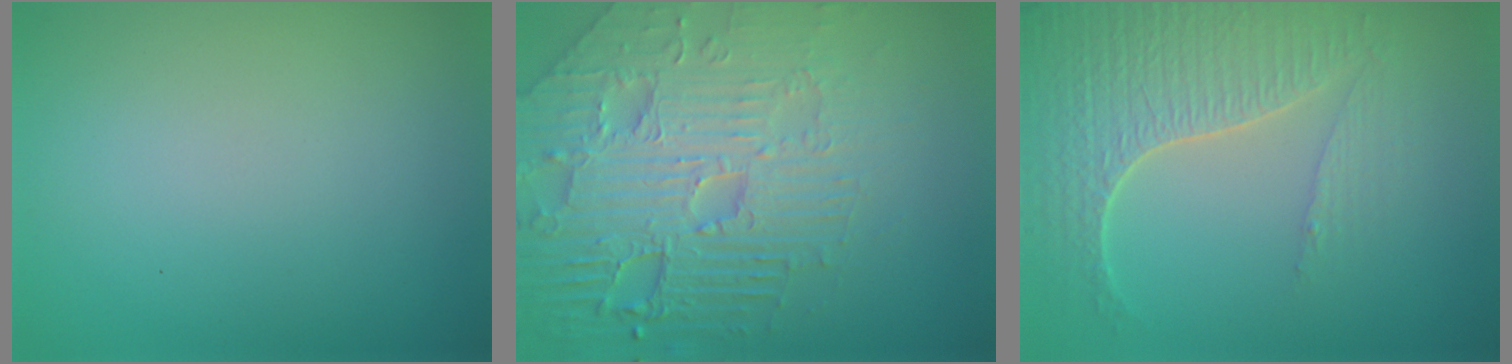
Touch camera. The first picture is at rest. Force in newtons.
{"total": 8.9, "press": 6.3, "slide": 6.2}
{"total": 5.1, "press": 4.4, "slide": 2.6}